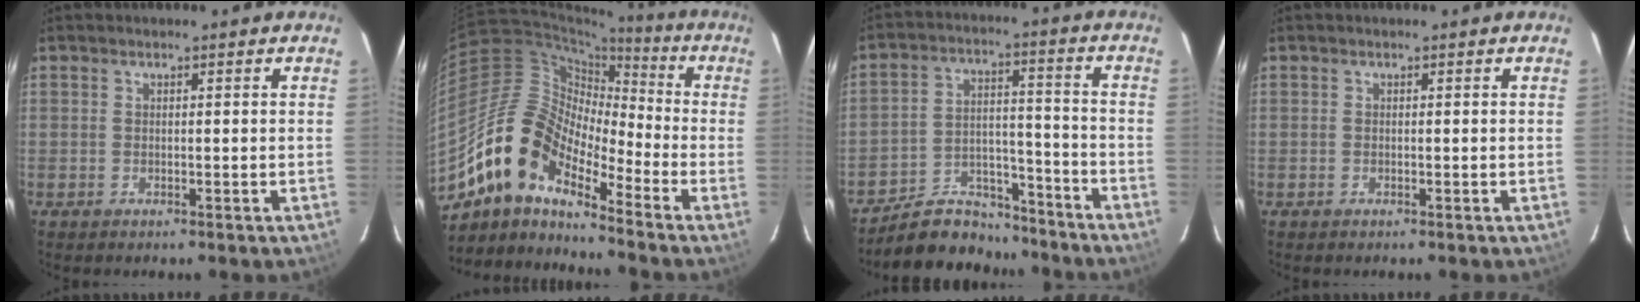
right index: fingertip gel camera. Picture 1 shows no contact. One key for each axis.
{"total": 13.8, "fx": -10.1, "fy": 5.2, "fz": 7.7, "tx": -0.127, "ty": 0.011, "tz": -0.210}
{"total": 13.1, "fx": -11.7, "fy": 5.3, "fz": 2.8, "tx": -0.067, "ty": 0.034, "tz": -0.179}
{"total": 0.0}